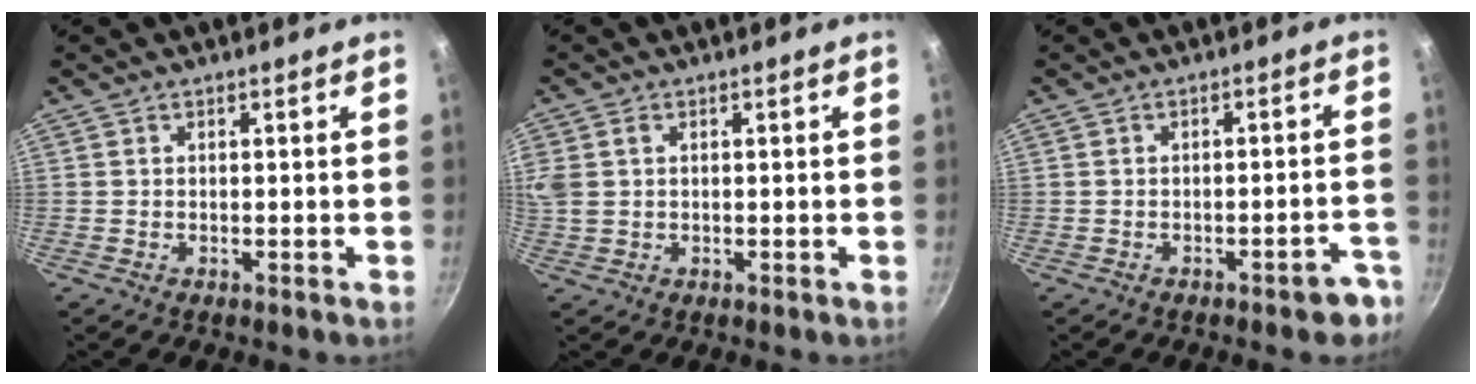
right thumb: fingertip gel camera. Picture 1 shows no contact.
{"total": 5.7, "force": [1.5, 4.2, 3.5], "torque": [-0.075, 0.008, 0.031]}
{"total": 5.4, "force": [-3.5, 2.0, 3.7], "torque": [-0.019, 0.039, -0.028]}